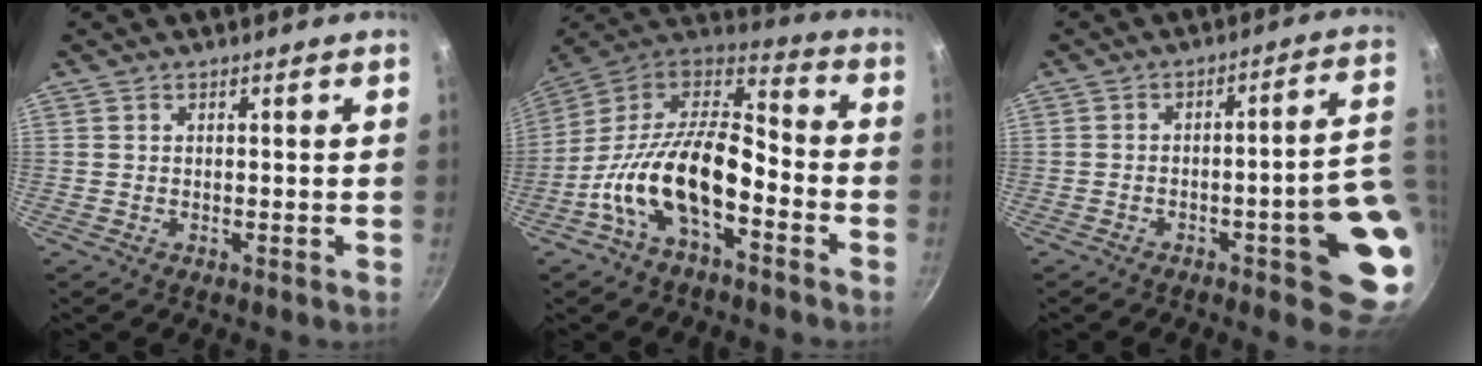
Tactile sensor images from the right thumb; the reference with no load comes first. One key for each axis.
{"total": 19.1, "fx": -6.8, "fy": 9.6, "fz": 15.1, "tx": -0.266, "ty": 0.062, "tz": -0.147}
{"total": 15.3, "fx": -3.4, "fy": 3.9, "fz": 14.4, "tx": -0.138, "ty": 0.020, "tz": -0.042}